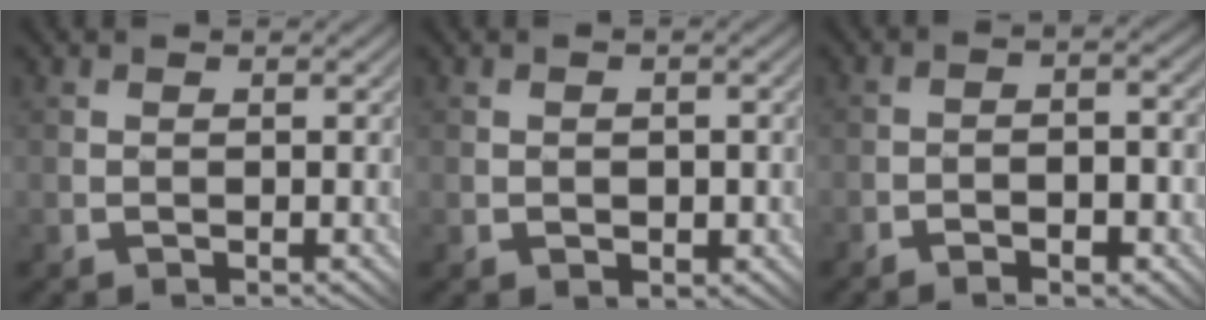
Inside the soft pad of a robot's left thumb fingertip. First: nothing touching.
{"total": 1.4, "force": [-0.1, 1.1, 0.9], "torque": [-0.015, -0.004, 0.001]}
{"total": 6.3, "force": [-3.5, 2.4, 4.7], "torque": [-0.066, 0.003, -0.048]}